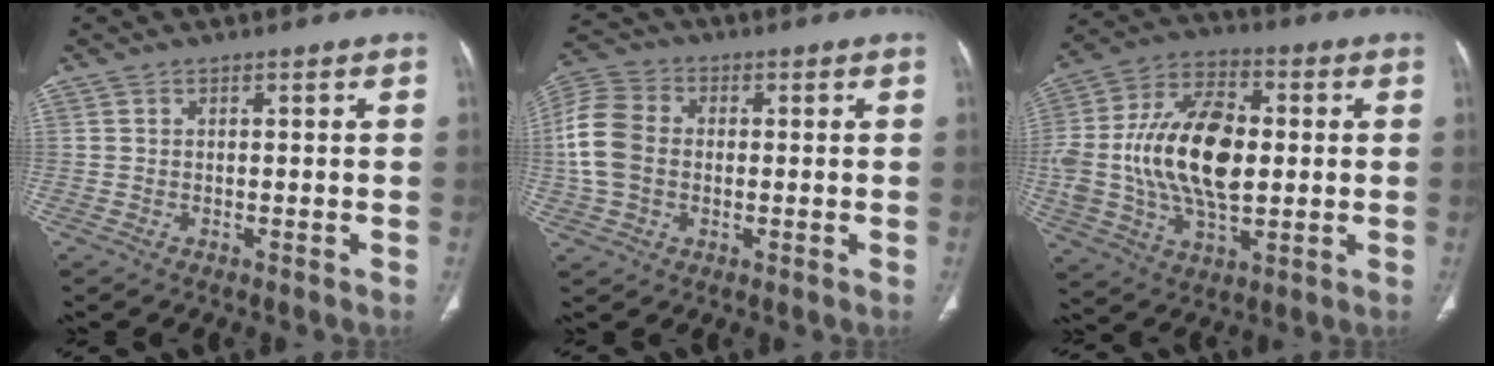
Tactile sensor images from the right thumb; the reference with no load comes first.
{"total": 10.6, "force": [0.1, 8.0, 7.0], "torque": [-0.148, 0.022, -0.007]}
{"total": 21.1, "force": [0.6, 12.0, 17.3], "torque": [-0.332, 0.012, 0.013]}